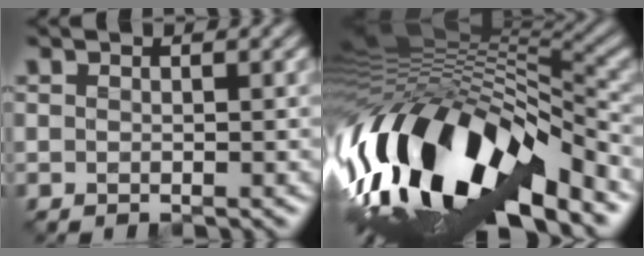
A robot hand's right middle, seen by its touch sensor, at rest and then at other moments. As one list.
[{"total": 16.1, "force": [-6.0, 6.7, 13.4], "torque": [-0.244, 0.018, -0.117]}]